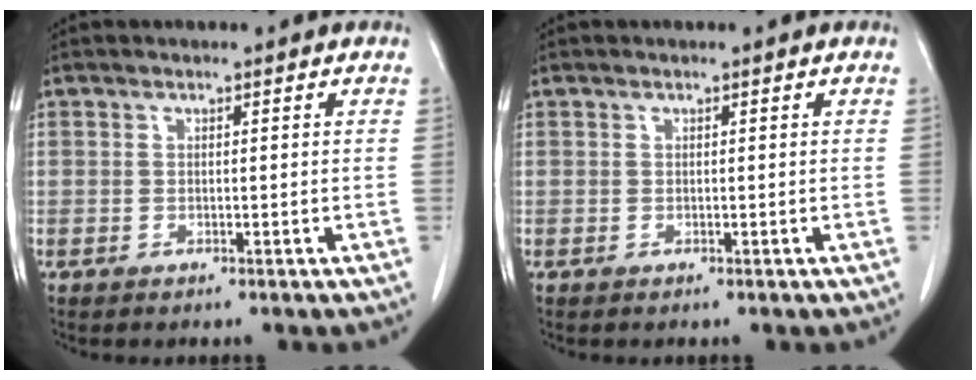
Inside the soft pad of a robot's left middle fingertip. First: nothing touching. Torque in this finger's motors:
{"motor_torque": [-0.05, -0.29, -0.05, -0.01]}